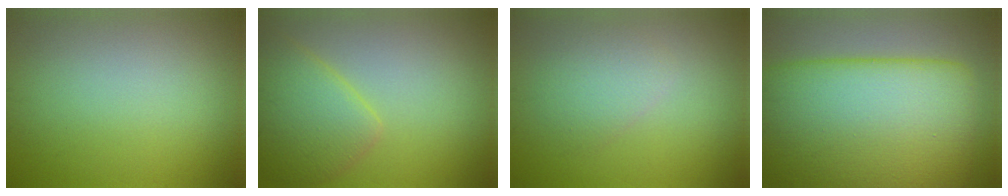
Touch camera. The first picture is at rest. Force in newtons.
{"total": 4.6, "press": 4.6, "slide": 0.3}
{"total": 2.4, "press": 2.4, "slide": 0.1}
{"total": 16.4, "press": 16.4, "slide": 0.6}